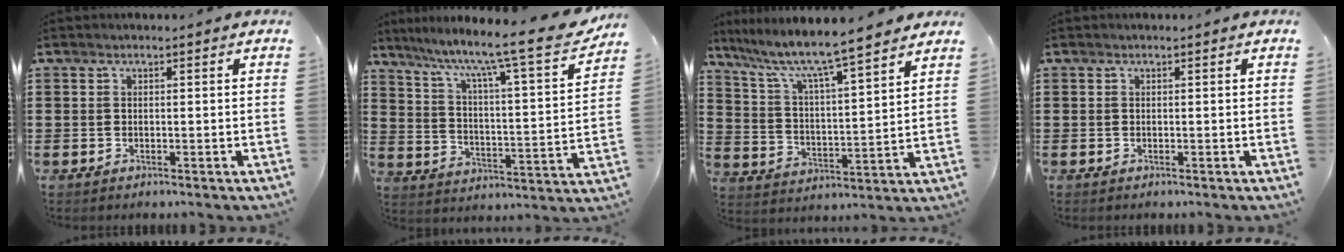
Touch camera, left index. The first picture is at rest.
{"total": 10.0, "force": [8.3, 0.1, 5.6], "torque": [-0.123, -0.065, 0.127]}
{"total": 7.5, "force": [6.5, 0.2, 3.7], "torque": [-0.100, -0.045, 0.104]}
{"total": 0.0}